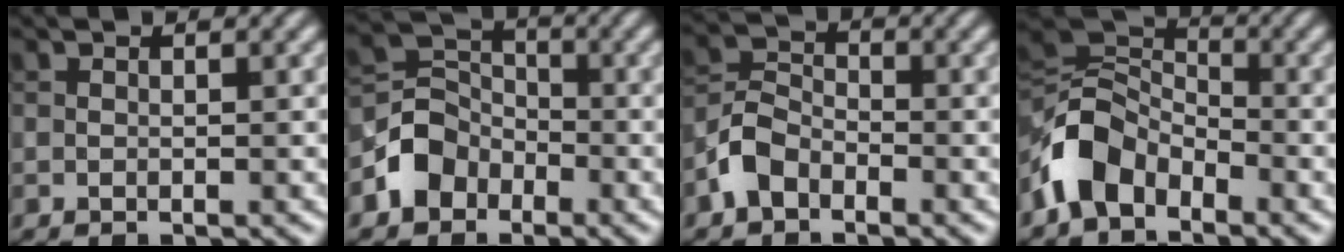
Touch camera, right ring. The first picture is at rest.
{"total": 4.0, "force": [-2.2, 3.2, 0.9], "torque": [-0.011, 0.009, -0.050]}
{"total": 3.5, "force": [-2.2, 2.2, 1.5], "torque": [-0.032, 0.008, -0.056]}
{"total": 6.4, "force": [-3.5, 4.1, 3.4], "torque": [-0.071, 0.006, -0.082]}